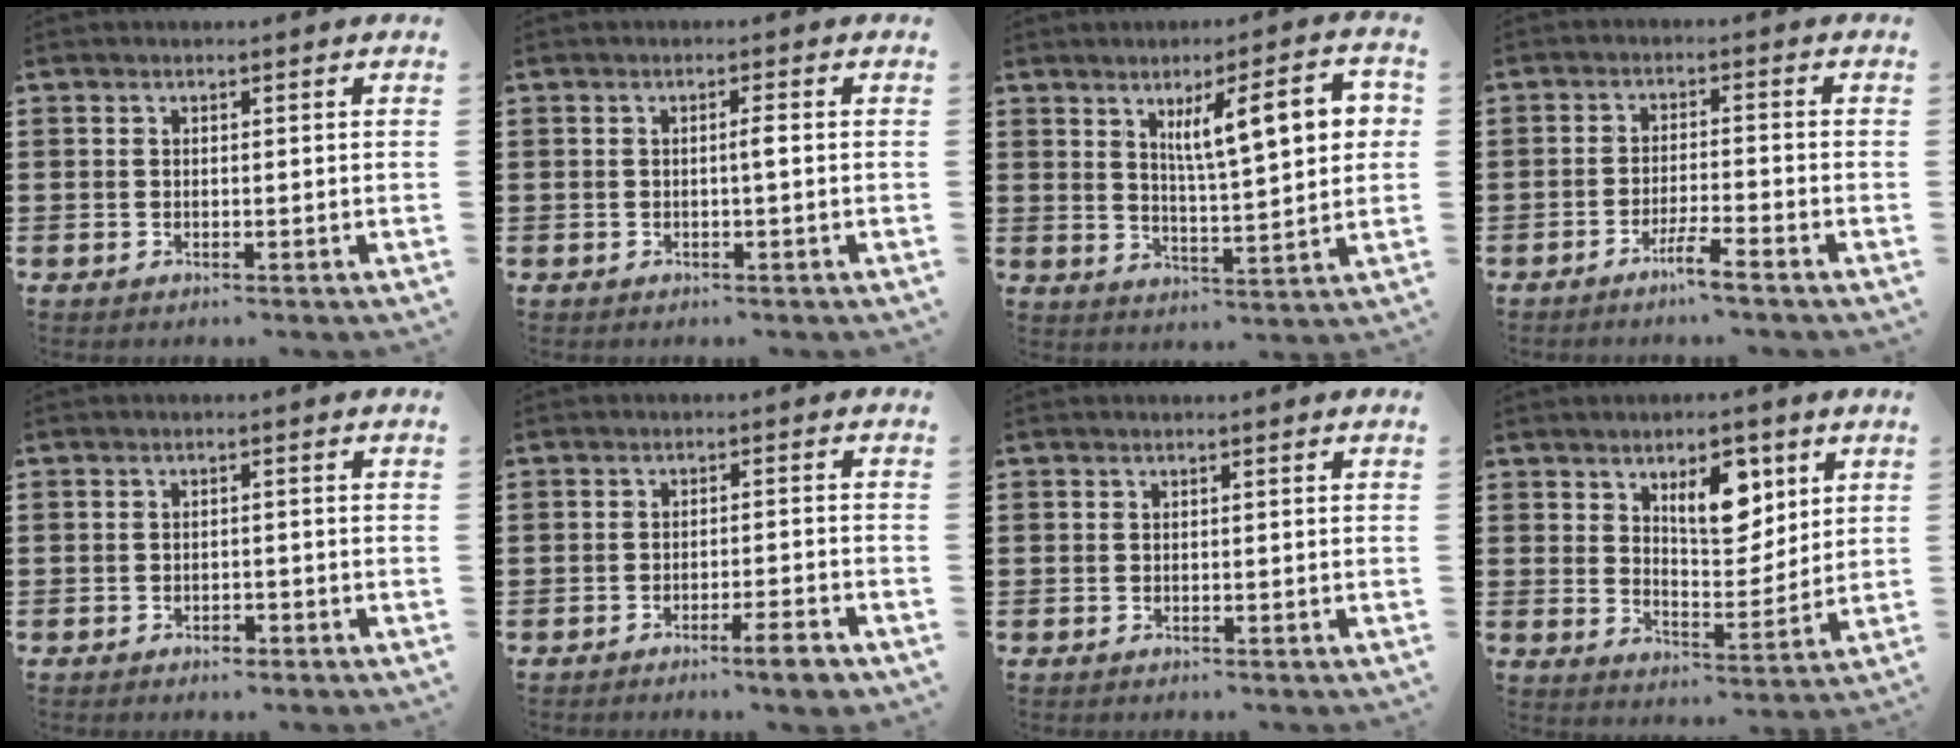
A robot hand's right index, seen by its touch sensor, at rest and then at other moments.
{"total": 1.2, "force": [-0.2, -0.1, 1.2], "torque": [-0.024, -0.002, -0.004]}
{"total": 10.4, "force": [3.9, 2.4, 9.3], "torque": [-0.157, -0.001, 0.060]}
{"total": 4.0, "force": [-3.1, -0.3, 2.5], "torque": [-0.057, -0.007, -0.062]}
{"total": 1.3, "force": [-1.1, 0.5, 0.5], "torque": [-0.014, -0.003, -0.023]}
{"total": 4.2, "force": [-3.1, 0.2, 2.8], "torque": [-0.043, -0.008, -0.053]}
{"total": 0.0}
{"total": 8.5, "force": [4.4, 4.4, 5.8], "torque": [-0.089, -0.005, 0.071]}